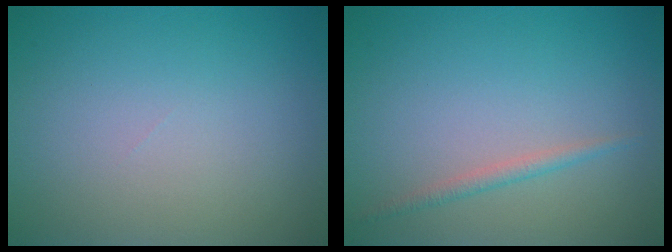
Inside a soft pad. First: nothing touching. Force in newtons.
{"total": 1.2, "press": 1.2, "slide": 0.0}